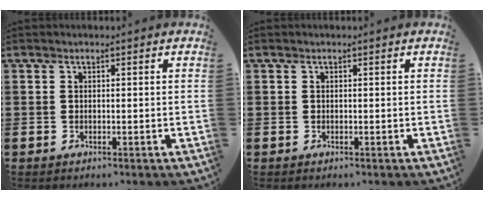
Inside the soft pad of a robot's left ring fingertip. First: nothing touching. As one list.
[{"total": 0.0}]